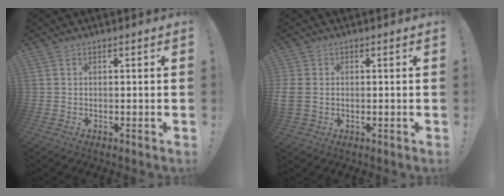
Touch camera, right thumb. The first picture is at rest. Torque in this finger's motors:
{"motor_torque": [2.60, 2.41, 2.37, -0.40, 0.47]}